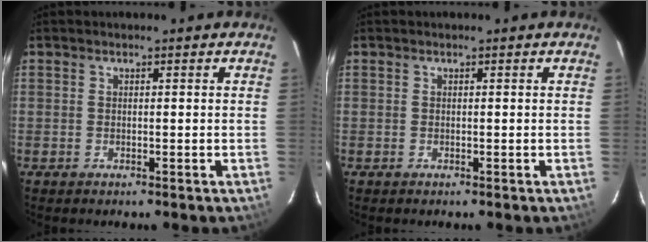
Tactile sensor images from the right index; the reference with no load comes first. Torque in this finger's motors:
{"motor_torque": [-0.01, 0.00, 0.01, 0.00]}